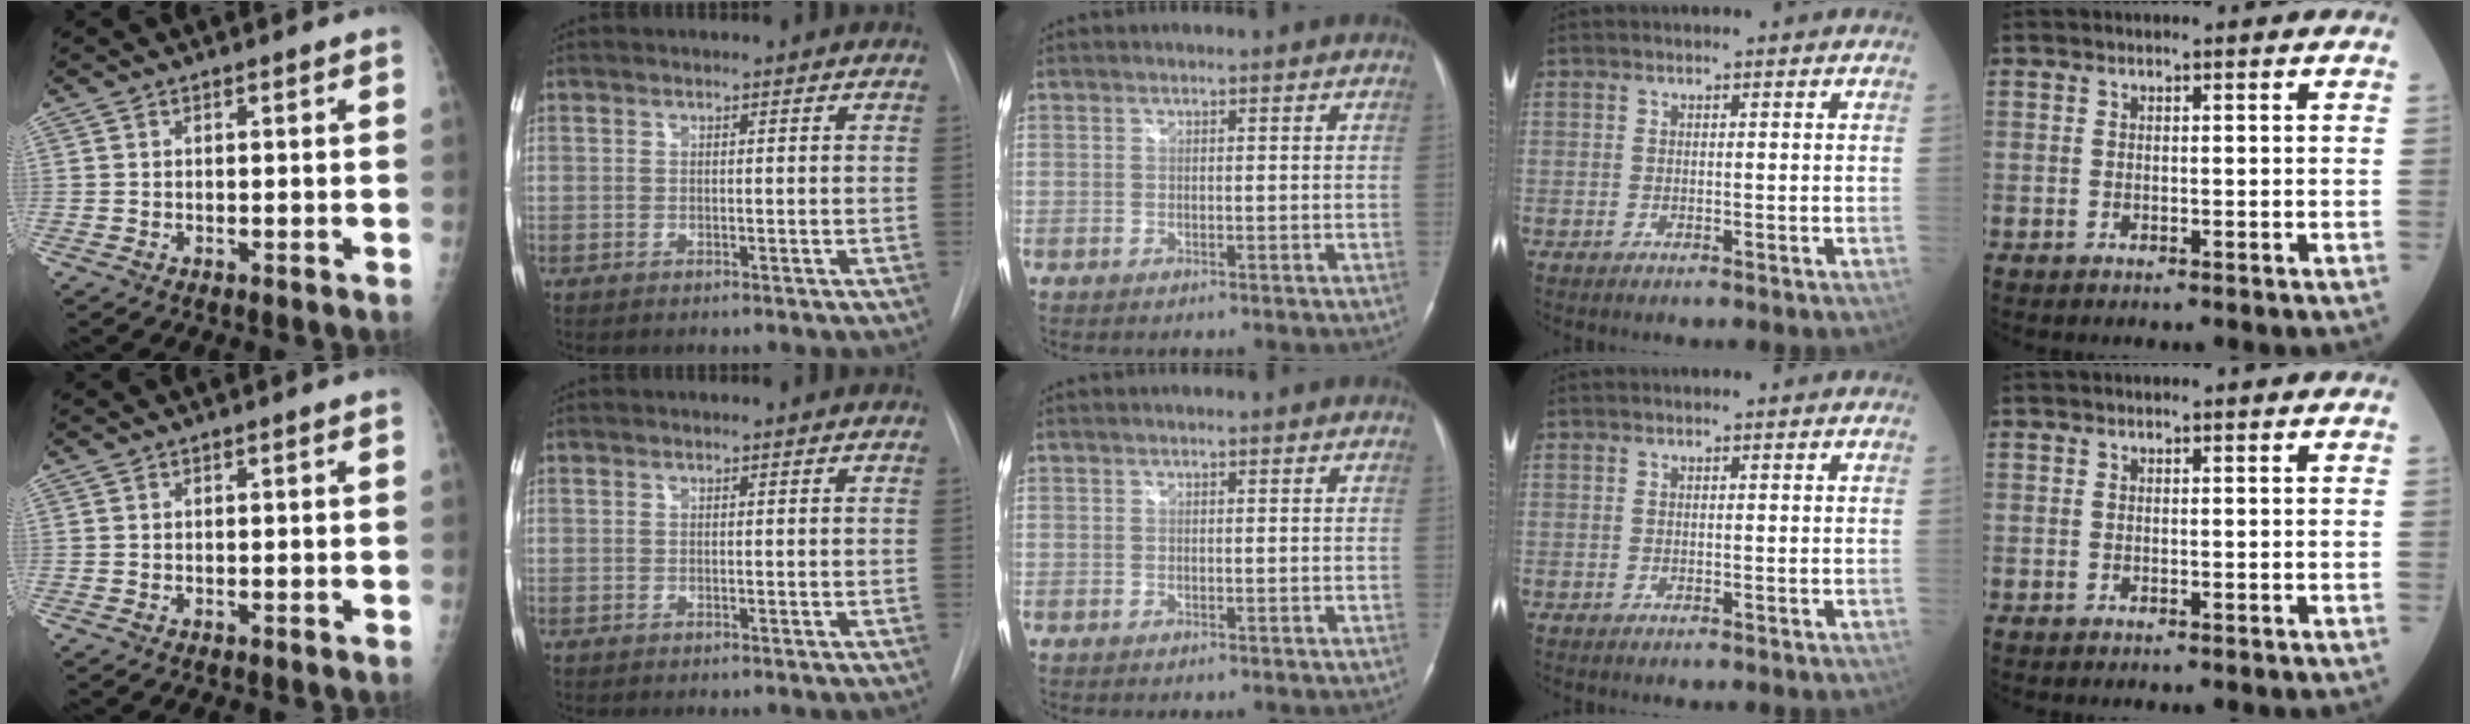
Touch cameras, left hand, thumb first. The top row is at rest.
{}